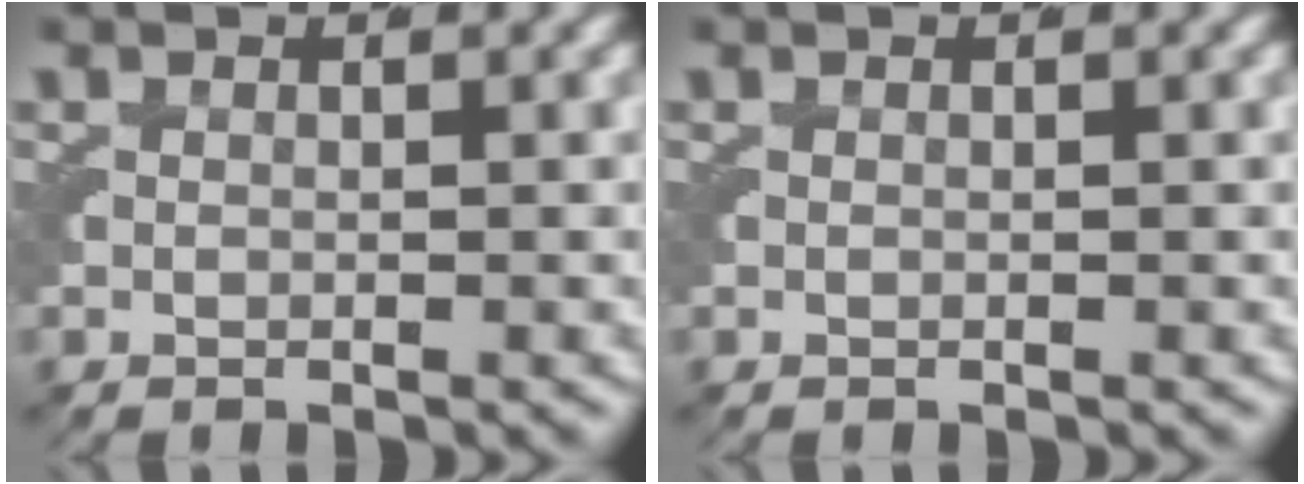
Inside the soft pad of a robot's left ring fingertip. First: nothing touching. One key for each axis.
{"total": 0.0}